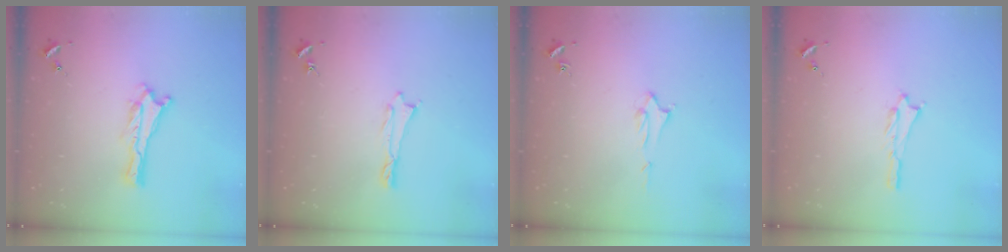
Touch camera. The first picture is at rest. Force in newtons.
{"total": 0.5, "press": 0.5, "slide": 0.2}
{"total": 1.4, "press": 1.4, "slide": 0.2}
{"total": 0.8, "press": 0.8, "slide": 0.2}